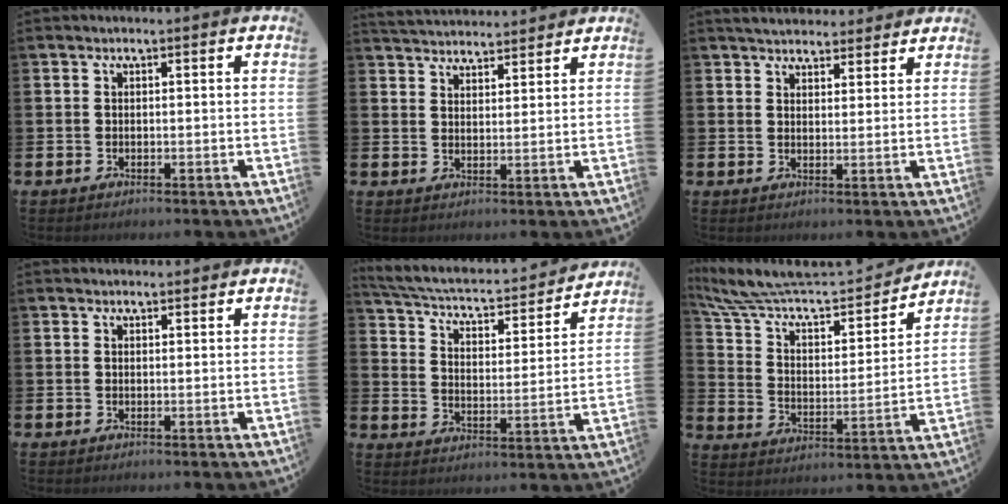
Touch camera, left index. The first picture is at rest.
{"total": 4.1, "force": [4.0, 0.6, -0.1], "torque": [-0.015, -0.021, 0.074]}
{"total": 3.9, "force": [3.8, 0.9, 0.1], "torque": [-0.009, -0.018, 0.069]}
{"total": 1.0, "force": [0.9, 0.3, 0.0], "torque": [0.011, -0.001, 0.015]}
{"total": 4.9, "force": [4.2, 1.6, 1.8], "torque": [-0.061, -0.036, 0.062]}
{"total": 10.1, "force": [9.3, 2.4, 2.8], "torque": [-0.103, -0.067, 0.157]}